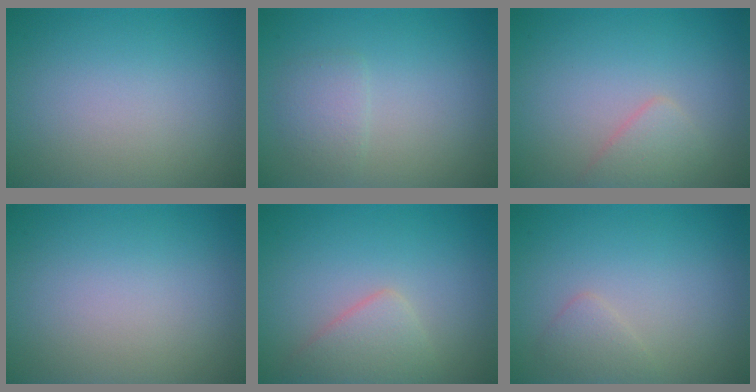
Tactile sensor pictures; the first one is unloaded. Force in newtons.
{"total": 1.6, "press": 1.6, "slide": 0.0}
{"total": 1.8, "press": 1.8, "slide": 0.1}
{"total": 0.0}
{"total": 2.7, "press": 2.7, "slide": 0.0}
{"total": 1.2, "press": 1.2, "slide": 0.1}